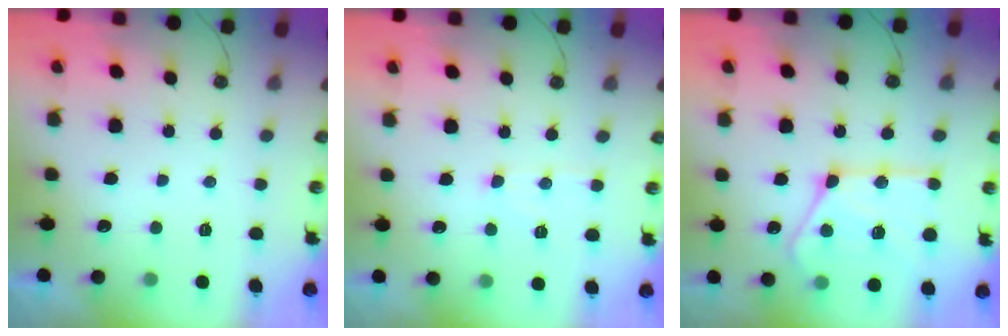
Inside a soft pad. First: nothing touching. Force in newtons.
{"total": 6.3, "press": 6.2, "slide": 0.8}
{"total": 19.5, "press": 19.4, "slide": 1.7}